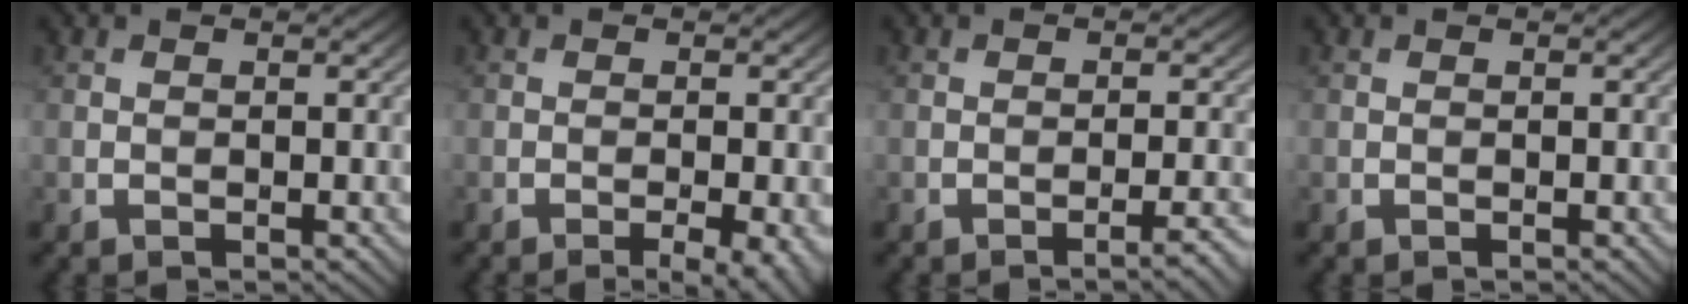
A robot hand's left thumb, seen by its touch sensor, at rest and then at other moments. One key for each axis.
{"total": 3.7, "fx": -1.5, "fy": 0.9, "fz": 3.3, "tx": -0.048, "ty": 0.001, "tz": -0.018}
{"total": 2.1, "fx": -1.6, "fy": -0.5, "fz": 1.2, "tx": -0.021, "ty": 0.005, "tz": -0.024}
{"total": 0.0}